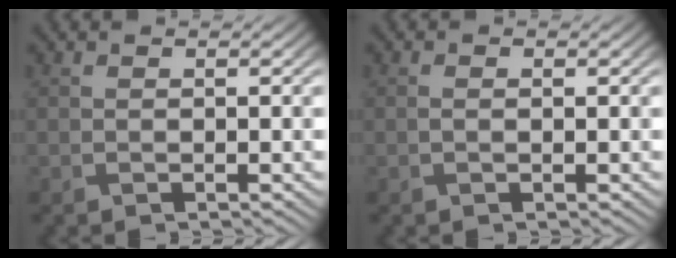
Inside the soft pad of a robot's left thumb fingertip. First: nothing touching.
{"total": 0.6, "force": [0.0, 0.3, 0.6], "torque": [-0.013, 0.001, 0.001]}